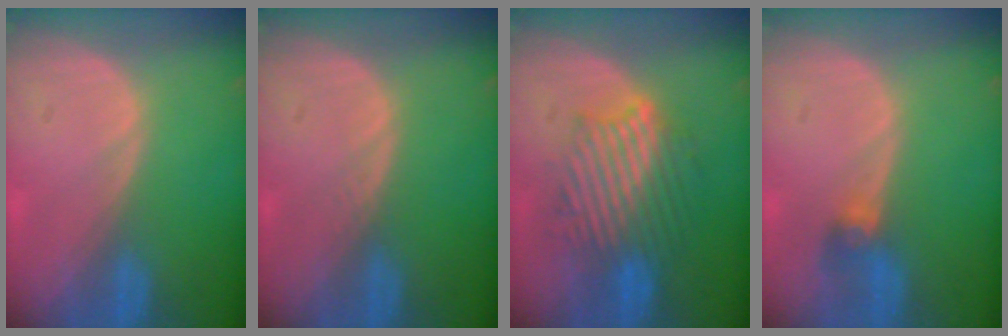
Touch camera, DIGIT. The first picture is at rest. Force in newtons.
{"total": 0.6, "press": 0.6, "slide": 0.0}
{"total": 9.0, "press": 8.9, "slide": 1.2}
{"total": 2.6, "press": 2.6, "slide": 0.6}